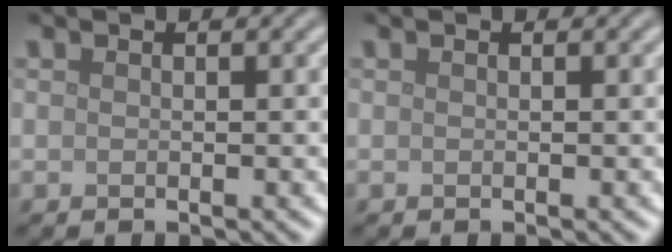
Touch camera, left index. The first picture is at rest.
{"total": 0.0}